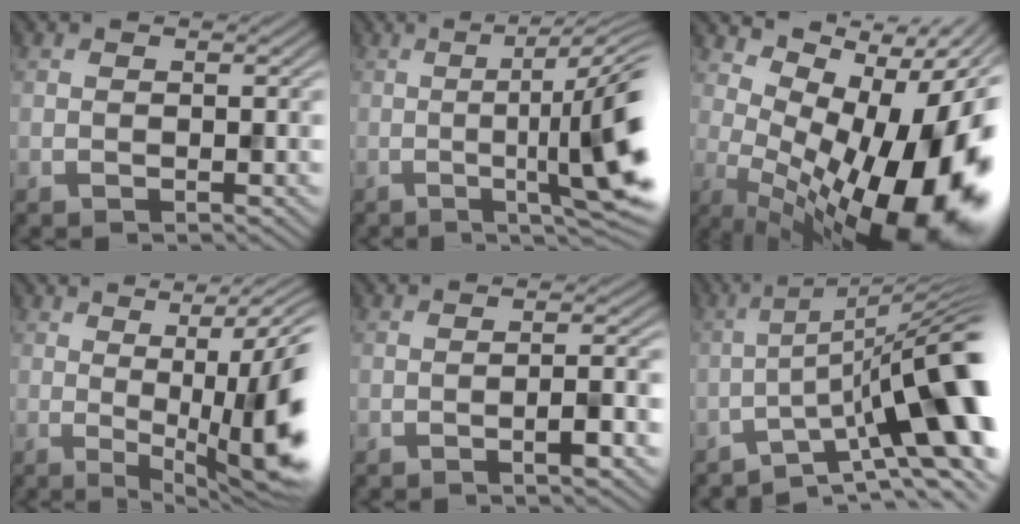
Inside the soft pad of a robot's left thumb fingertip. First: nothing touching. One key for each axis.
{"total": 12.3, "fx": -1.3, "fy": 1.8, "fz": 12.1, "tx": -0.162, "ty": 0.003, "tz": -0.014}
{"total": 17.7, "fx": 0.1, "fy": 7.6, "fz": 16.0, "tx": -0.205, "ty": -0.014, "tz": 0.014}
{"total": 15.4, "fx": 0.4, "fy": 4.4, "fz": 14.8, "tx": -0.179, "ty": 0.011, "tz": 0.016}
{"total": 3.3, "fx": -1.3, "fy": 0.4, "fz": 3.0, "tx": -0.051, "ty": 0.008, "tz": -0.026}
{"total": 15.7, "fx": -4.7, "fy": 3.7, "fz": 14.5, "tx": -0.204, "ty": 0.006, "tz": -0.077}